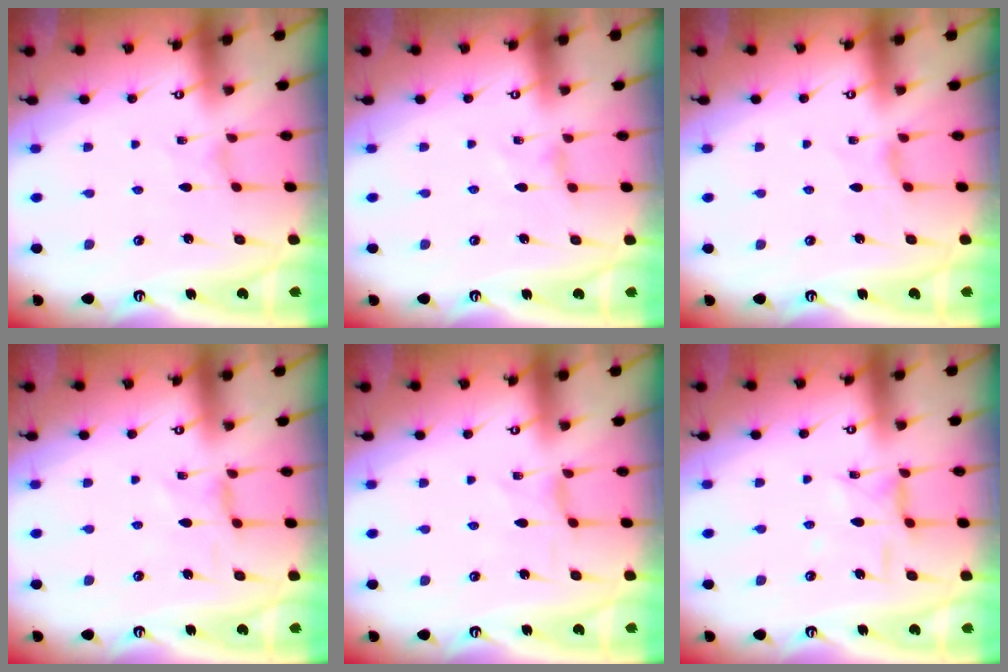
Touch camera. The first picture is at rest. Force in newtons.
{"total": 0.8, "press": 0.8, "slide": 0.3}
{"total": 1.7, "press": 1.7, "slide": 0.3}
{"total": 0.9, "press": 0.9, "slide": 0.3}
{"total": 0.0}
{"total": 4.8, "press": 4.8, "slide": 0.4}